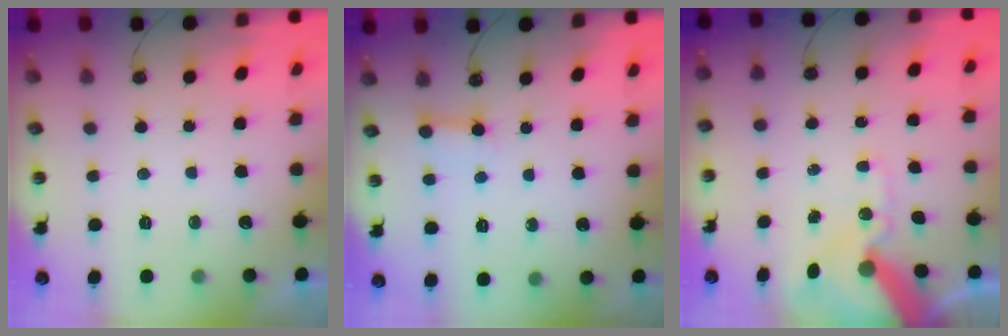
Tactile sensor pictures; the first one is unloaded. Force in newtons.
{"total": 3.0, "press": 2.9, "slide": 0.5}
{"total": 14.6, "press": 14.5, "slide": 2.1}